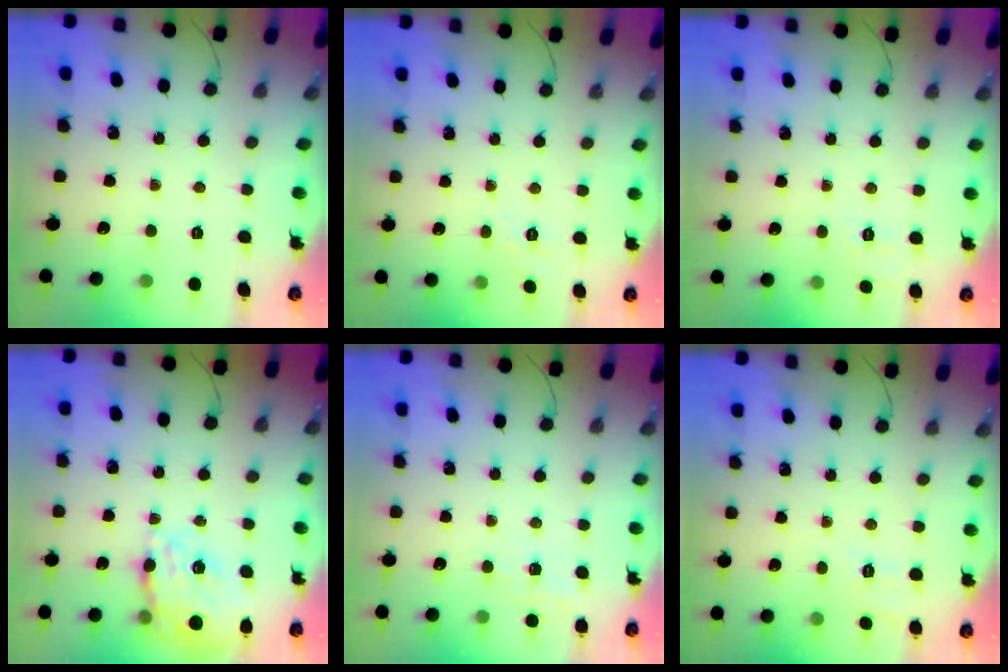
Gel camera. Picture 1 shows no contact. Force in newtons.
{"total": 1.8, "press": 1.2, "slide": 1.4}
{"total": 1.8, "press": 0.2, "slide": 1.8}
{"total": 17.1, "press": 16.7, "slide": 3.7}
{"total": 7.1, "press": 6.9, "slide": 1.8}
{"total": 2.8, "press": 2.0, "slide": 2.0}